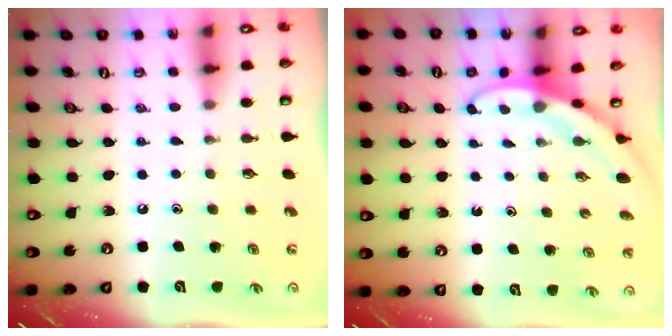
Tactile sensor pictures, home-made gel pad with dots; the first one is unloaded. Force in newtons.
{"total": 2.8, "press": 2.8, "slide": 0.1}